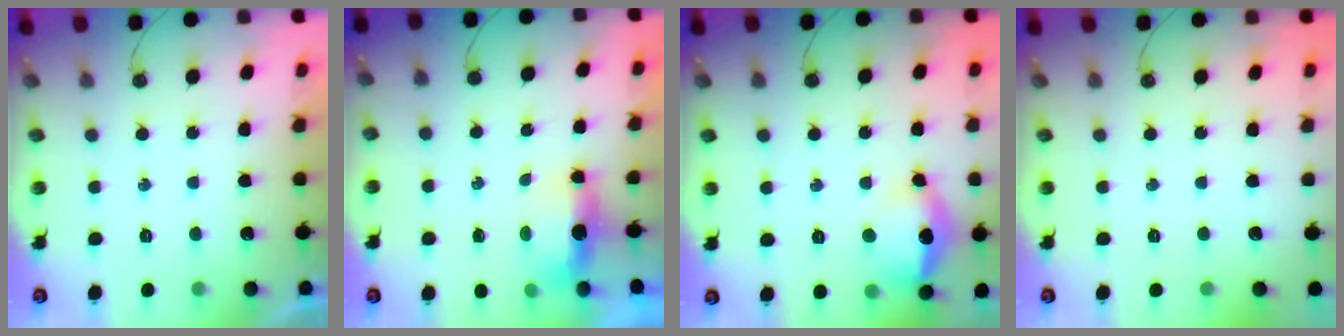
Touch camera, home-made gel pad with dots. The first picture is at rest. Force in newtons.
{"total": 5.8, "press": 5.7, "slide": 1.0}
{"total": 14.3, "press": 14.3, "slide": 1.3}
{"total": 0.0}